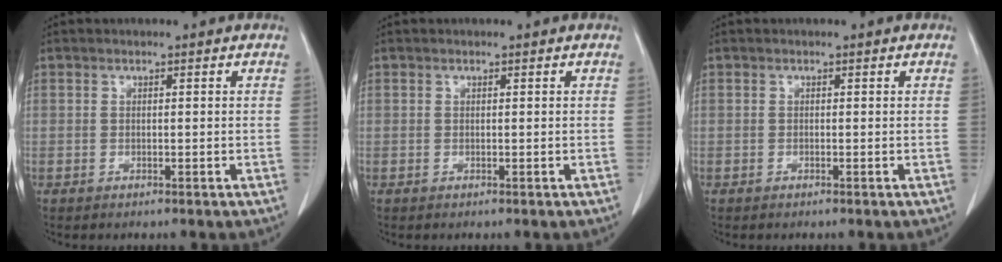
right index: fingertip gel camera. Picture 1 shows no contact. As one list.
[{"total": 0.0}, {"total": 0.0}]